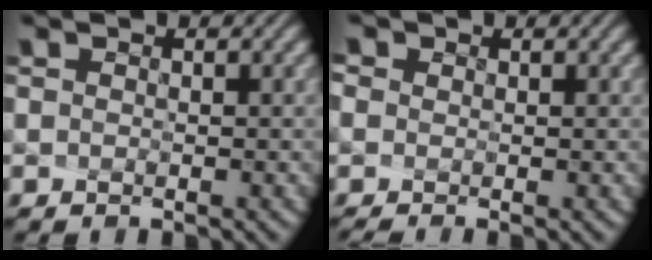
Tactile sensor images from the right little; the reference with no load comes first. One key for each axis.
{"total": 2.3, "fx": 0.2, "fy": 1.8, "fz": 1.5, "tx": -0.044, "ty": 0.006, "tz": 0.008}